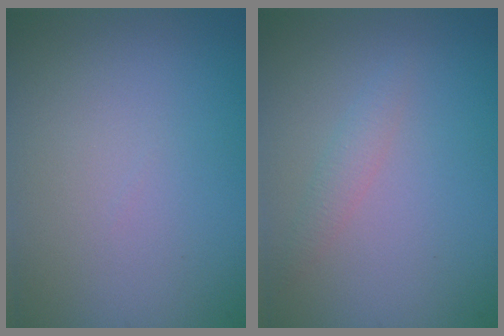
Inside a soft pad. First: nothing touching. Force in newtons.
{"total": 1.2, "press": 1.2, "slide": 0.0}